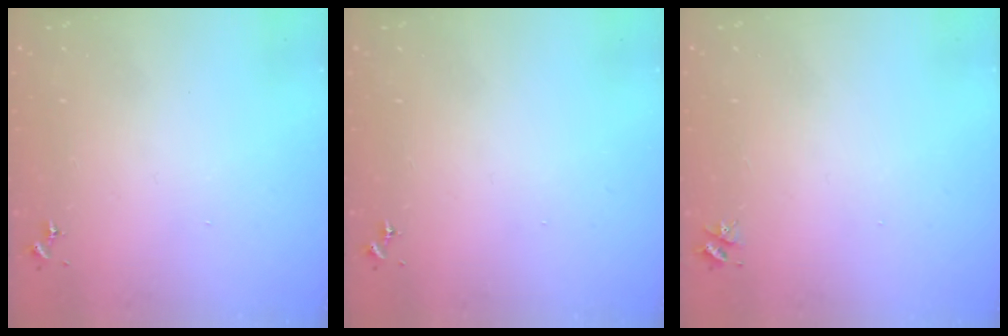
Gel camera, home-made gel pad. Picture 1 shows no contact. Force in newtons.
{"total": 0.0}
{"total": 3.5, "press": 3.5, "slide": 0.5}